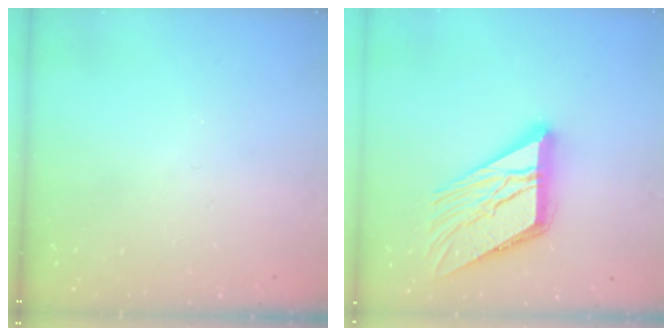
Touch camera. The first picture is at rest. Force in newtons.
{"total": 19.0, "press": 18.9, "slide": 2.0}